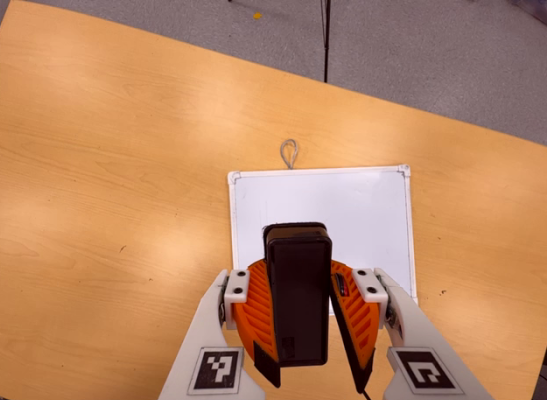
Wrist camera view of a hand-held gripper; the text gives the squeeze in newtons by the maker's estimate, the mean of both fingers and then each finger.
{"total": 9.7, "left": 9.8, "right": 9.5}